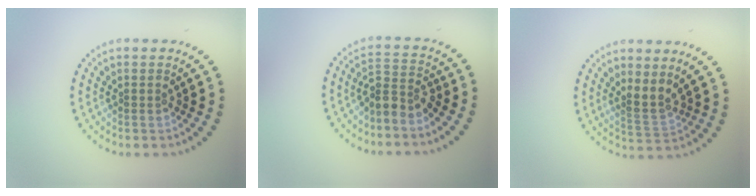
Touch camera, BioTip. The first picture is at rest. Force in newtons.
{"total": 2.6, "press": 2.2, "slide": 1.5}
{"total": 2.1, "press": 1.5, "slide": 1.4}